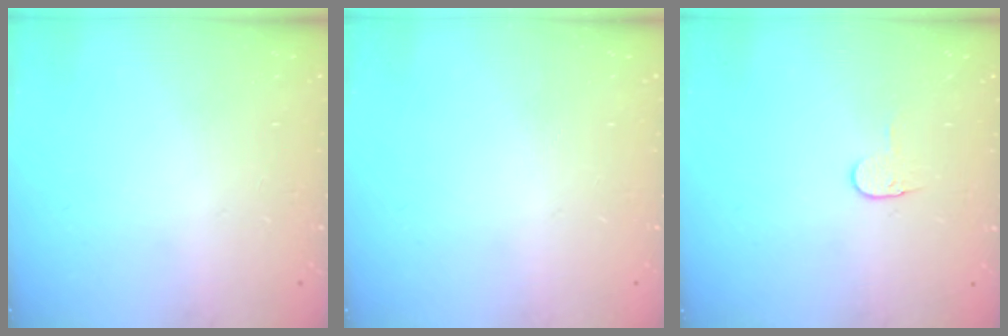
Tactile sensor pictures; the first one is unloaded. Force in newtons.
{"total": 0.0}
{"total": 4.1, "press": 4.1, "slide": 0.4}